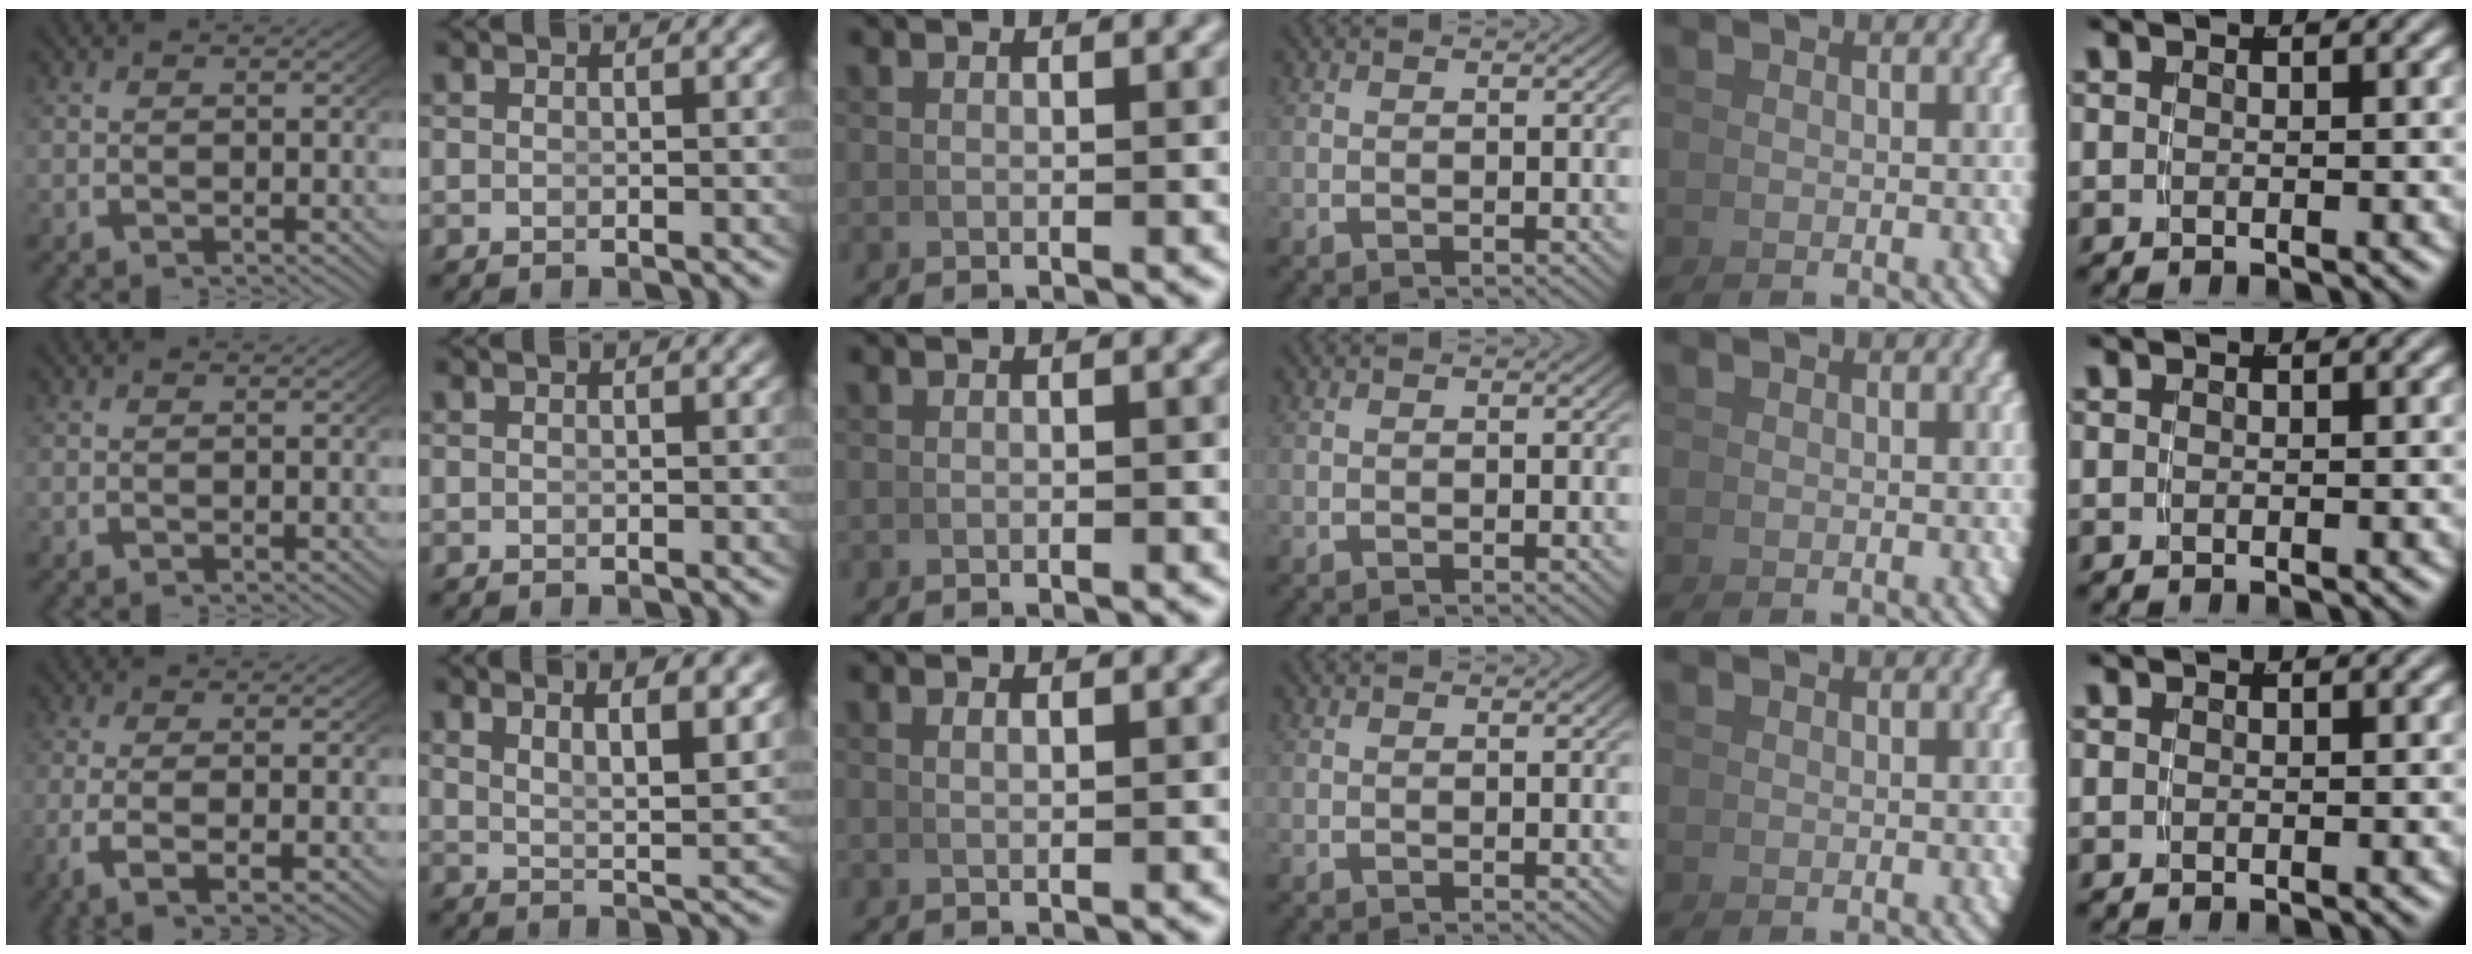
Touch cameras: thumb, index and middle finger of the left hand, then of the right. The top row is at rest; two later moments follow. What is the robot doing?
{"motion": "lift_and_place", "object": "hoodie"}